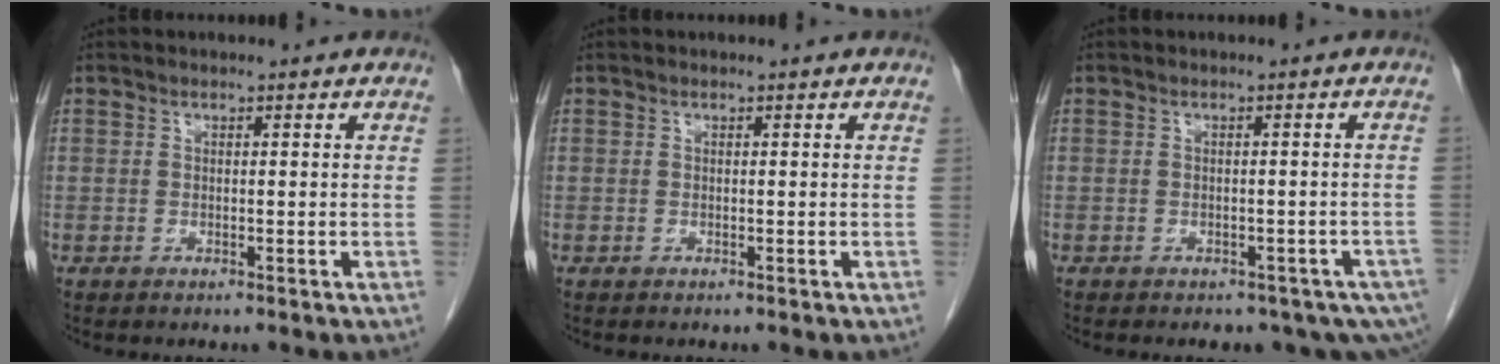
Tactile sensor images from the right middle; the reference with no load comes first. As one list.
[{"total": 0.0}, {"total": 10.0, "force": [-7.0, 4.4, 5.5], "torque": [-0.078, -0.006, -0.076]}]